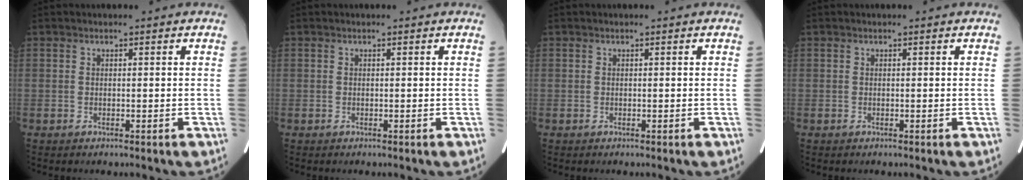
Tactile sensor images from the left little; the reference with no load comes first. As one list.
[{"total": 0.0}, {"total": 0.0}, {"total": 0.0}]